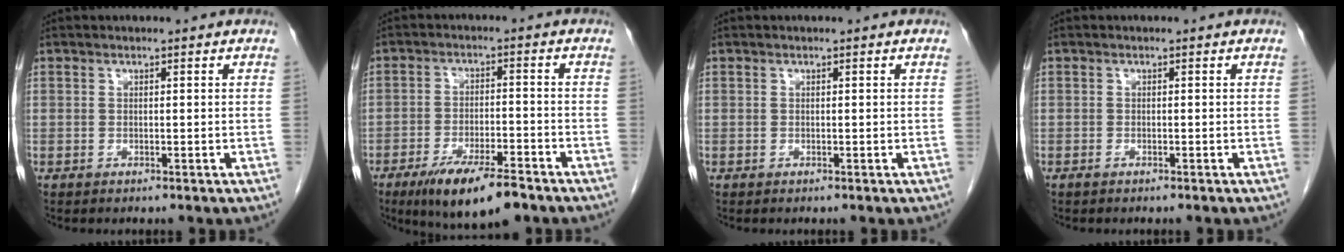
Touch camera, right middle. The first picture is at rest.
{"total": 10.8, "force": [-7.5, 2.2, 7.5], "torque": [-0.126, -0.019, -0.123]}
{"total": 0.0}
{"total": 0.8, "force": [-0.6, 0.1, 0.4], "torque": [-0.012, -0.002, -0.009]}